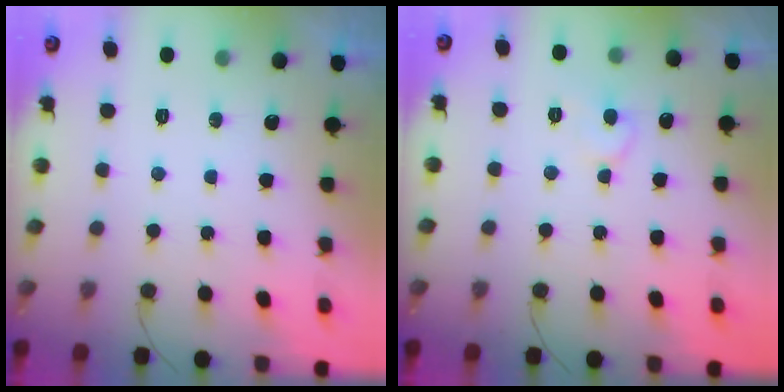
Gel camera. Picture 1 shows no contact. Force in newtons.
{"total": 6.5, "press": 6.5, "slide": 0.5}